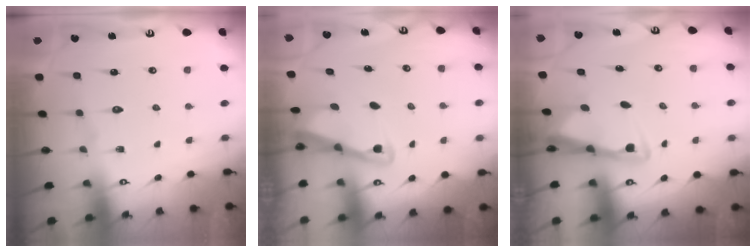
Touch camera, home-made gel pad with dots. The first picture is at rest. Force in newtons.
{"total": 2.9, "press": 2.9, "slide": 0.3}
{"total": 3.0, "press": 2.9, "slide": 0.9}